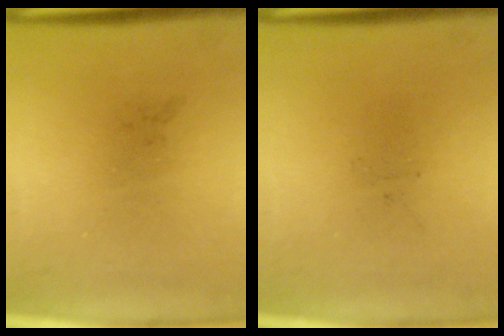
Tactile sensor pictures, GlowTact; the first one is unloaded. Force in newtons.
{"total": 0.0}